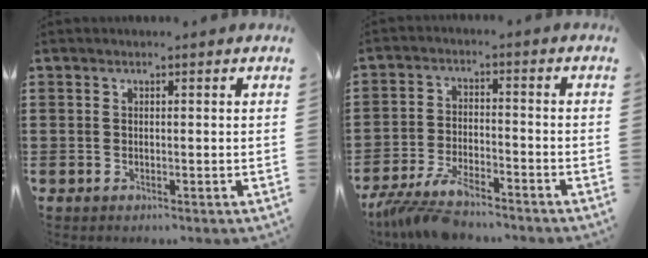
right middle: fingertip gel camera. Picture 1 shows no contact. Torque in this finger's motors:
{"motor_torque": [2.14, 0.00, 0.56, 0.20]}